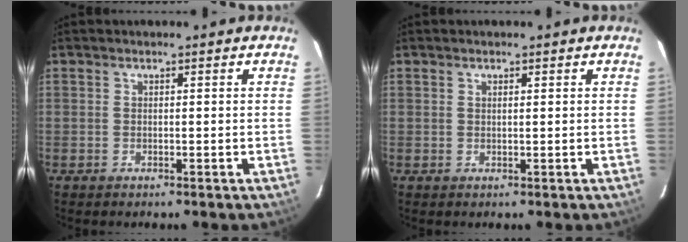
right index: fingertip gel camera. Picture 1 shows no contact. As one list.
[{"total": 0.6, "force": [0.4, 0.1, 0.5], "torque": [-0.009, 0.002, 0.007]}]